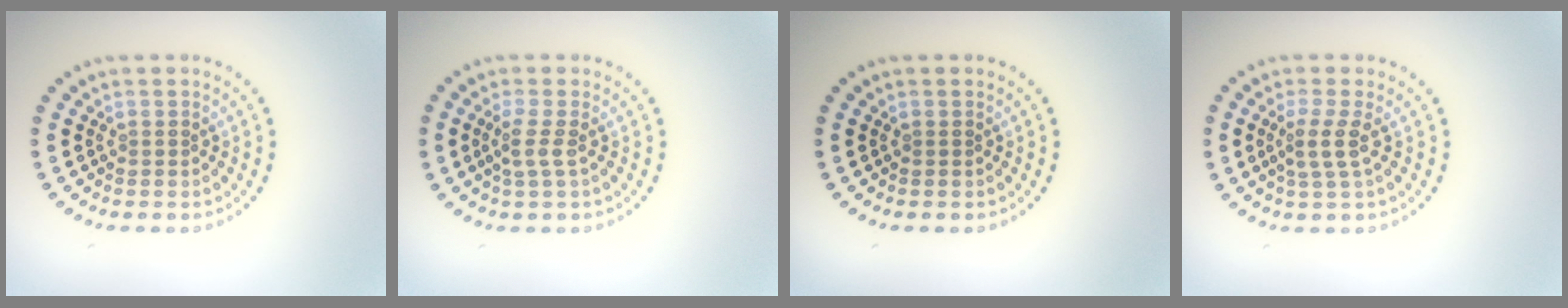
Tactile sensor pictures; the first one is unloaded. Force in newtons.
{"total": 1.6, "press": 1.3, "slide": 1.0}
{"total": 0.0}
{"total": 2.3, "press": 1.8, "slide": 1.5}